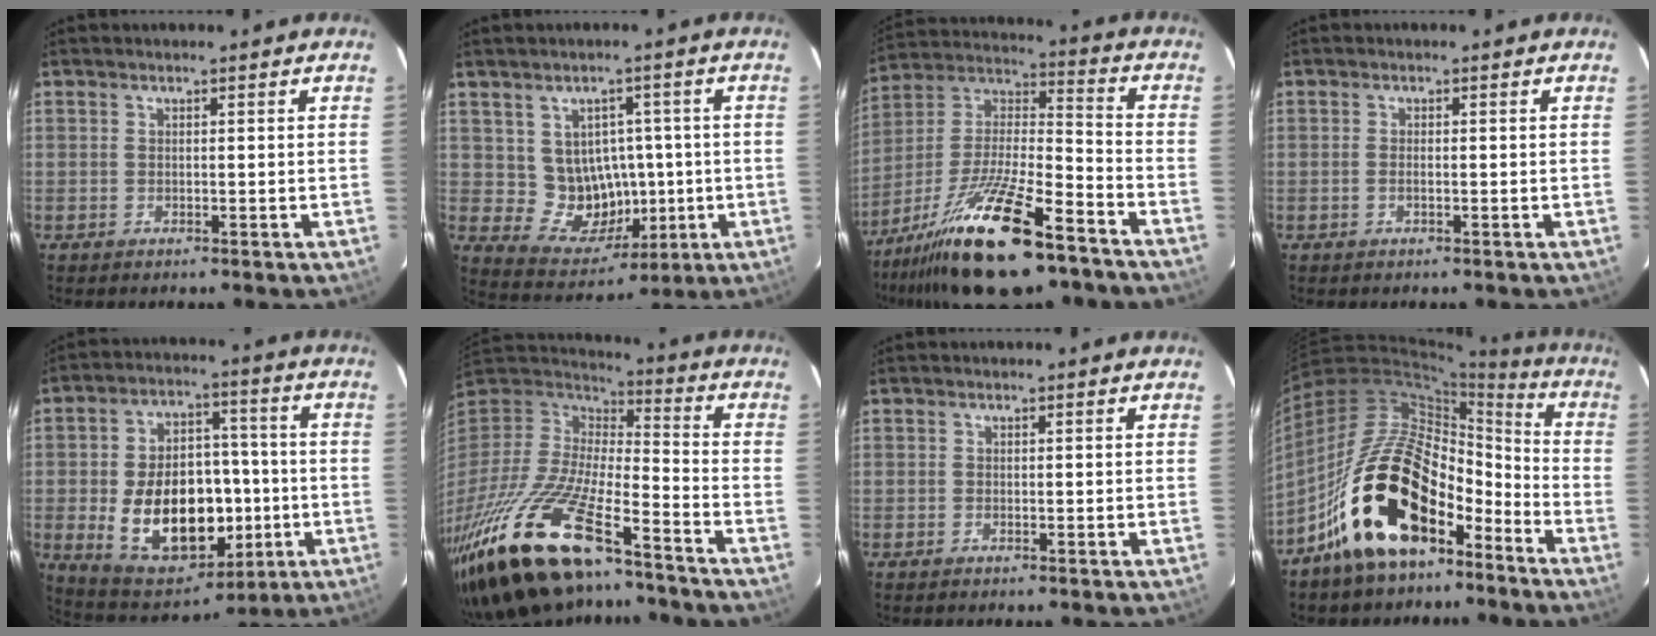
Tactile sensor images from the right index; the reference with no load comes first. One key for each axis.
{"total": 9.9, "fx": 0.0, "fy": 9.2, "fz": 3.7, "tx": -0.075, "ty": 0.003, "tz": 0.019}
{"total": 23.8, "fx": -16.1, "fy": 6.4, "fz": 16.3, "tx": -0.310, "ty": -0.016, "tz": -0.276}
{"total": 0.7, "fx": -0.1, "fy": 0.2, "fz": 0.7, "tx": -0.015, "ty": 0.001, "tz": -0.004}
{"total": 20.5, "fx": -3.7, "fy": 13.6, "fz": 15.0, "tx": -0.296, "ty": 0.018, "tz": -0.028}
{"total": 30.2, "fx": -21.0, "fy": 9.1, "fz": 19.7, "tx": -0.400, "ty": -0.060, "tz": -0.365}
{"total": 0.0}
{"total": 22.7, "fx": -13.2, "fy": 11.8, "fz": 14.1, "tx": -0.262, "ty": 0.020, "tz": -0.223}